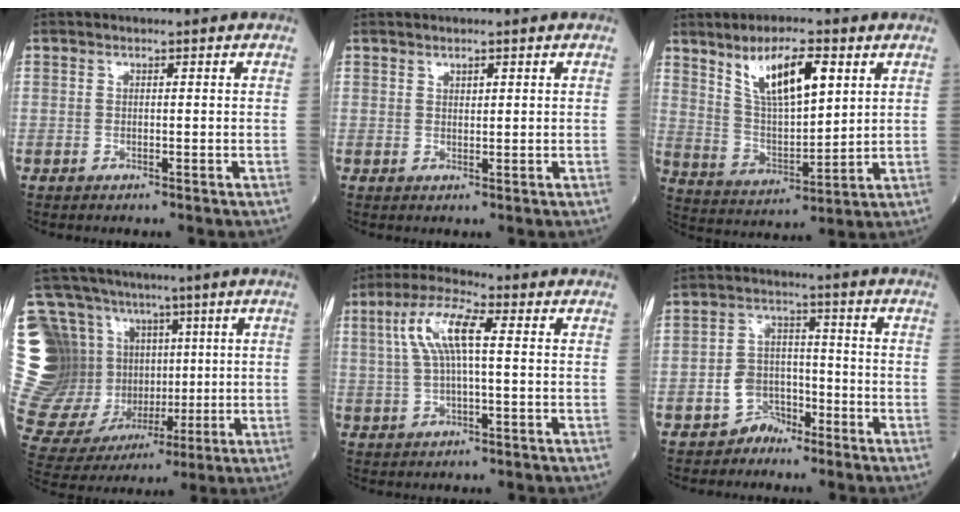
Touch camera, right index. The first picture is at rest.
{"total": 0.9, "force": [0.6, 0.4, 0.5], "torque": [-0.007, -0.001, 0.011]}
{"total": 11.2, "force": [5.8, 3.3, 9.0], "torque": [-0.168, 0.005, 0.116]}
{"total": 27.8, "force": [5.6, 21.6, 16.5], "torque": [-0.402, 0.070, 0.128]}
{"total": 8.0, "force": [1.6, 1.6, 7.7], "torque": [-0.163, 0.024, 0.029]}
{"total": 5.0, "force": [-3.3, 3.7, 0.8], "torque": [-0.012, 0.015, -0.058]}